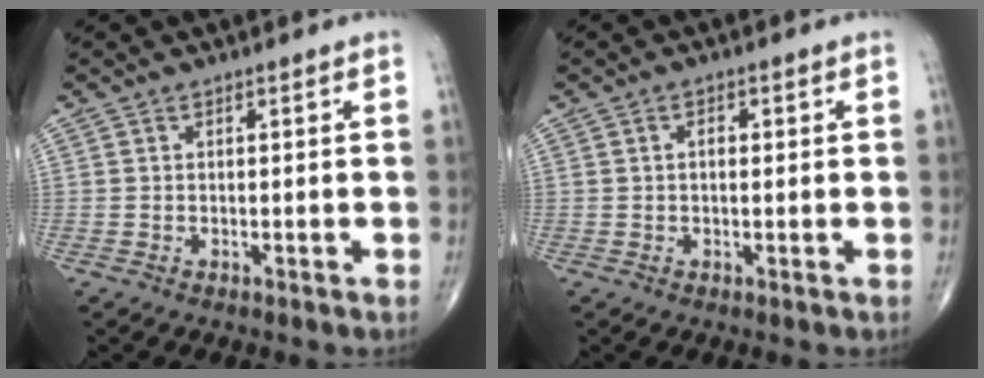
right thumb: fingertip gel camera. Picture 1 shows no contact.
{"total": 1.6, "force": [0.2, 0.9, 1.4], "torque": [-0.021, 0.003, 0.001]}